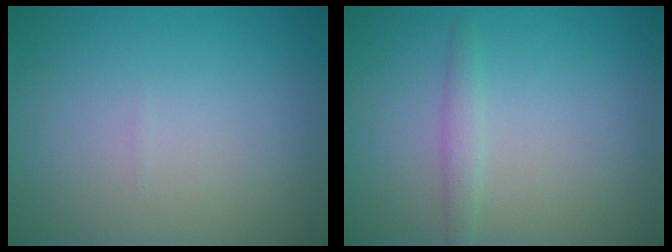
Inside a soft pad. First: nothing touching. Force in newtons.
{"total": 1.3, "press": 1.3, "slide": 0.1}